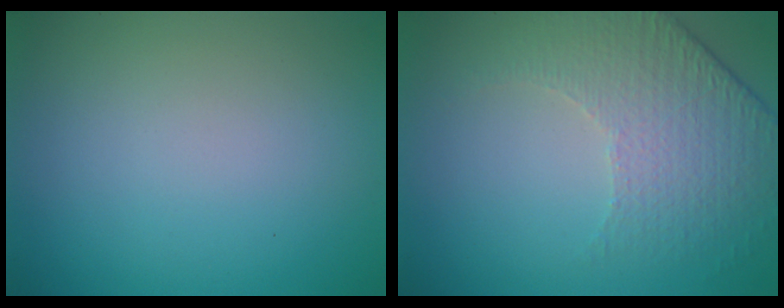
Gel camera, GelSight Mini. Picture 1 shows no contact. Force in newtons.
{"total": 4.9, "press": 3.4, "slide": 3.5}